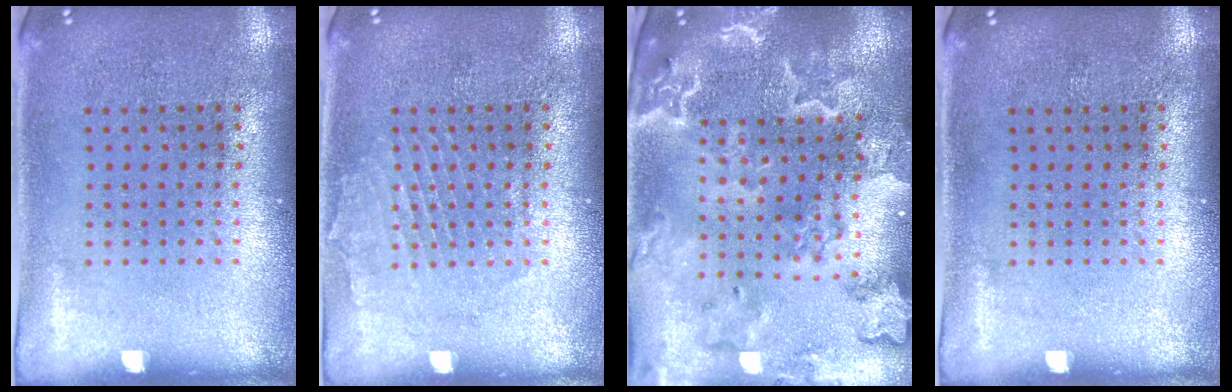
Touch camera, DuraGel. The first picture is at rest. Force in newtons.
{"total": 1.2, "press": 1.2, "slide": 0.1}
{"total": 3.7, "press": 3.2, "slide": 1.9}
{"total": 0.0}